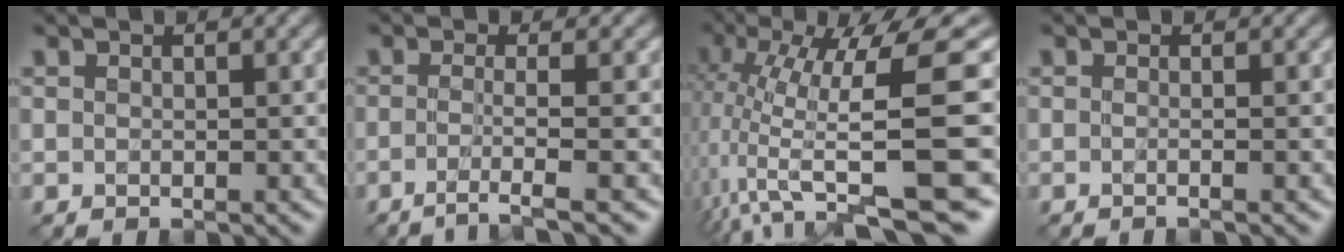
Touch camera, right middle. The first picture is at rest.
{"total": 3.5, "force": [-1.4, 0.6, 3.1], "torque": [-0.044, -0.004, -0.040]}
{"total": 12.1, "force": [1.3, 3.2, 11.6], "torque": [-0.201, 0.003, 0.043]}
{"total": 2.0, "force": [0.0, 0.9, 1.7], "torque": [-0.003, -0.010, -0.028]}